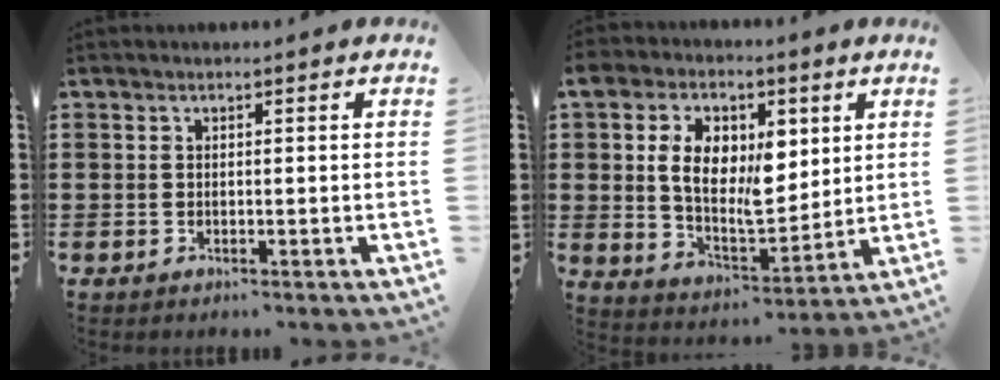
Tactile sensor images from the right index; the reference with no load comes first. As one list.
[{"total": 11.0, "force": [3.3, 6.7, 8.1], "torque": [-0.162, 0.007, 0.061]}]